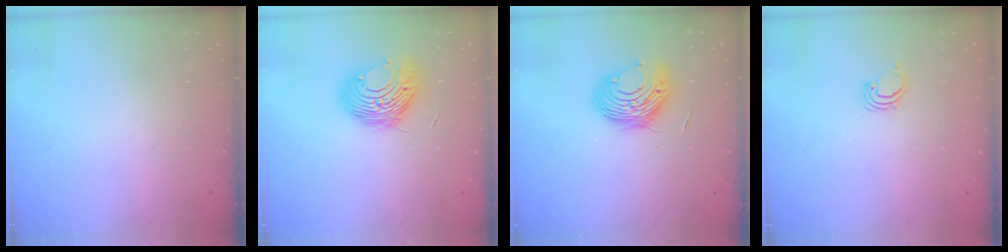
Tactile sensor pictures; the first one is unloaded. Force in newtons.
{"total": 11.1, "press": 11.1, "slide": 0.9}
{"total": 10.4, "press": 10.4, "slide": 0.4}
{"total": 1.7, "press": 1.7, "slide": 0.1}